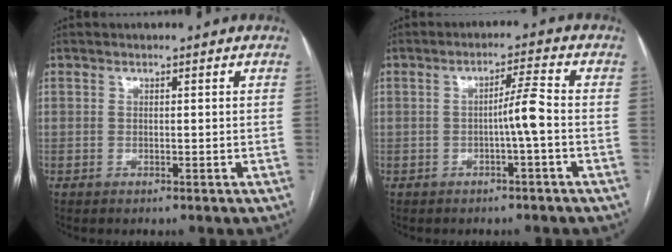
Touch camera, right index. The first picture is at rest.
{"total": 4.0, "force": [-1.0, -0.5, 3.8], "torque": [-0.062, 0.006, -0.016]}